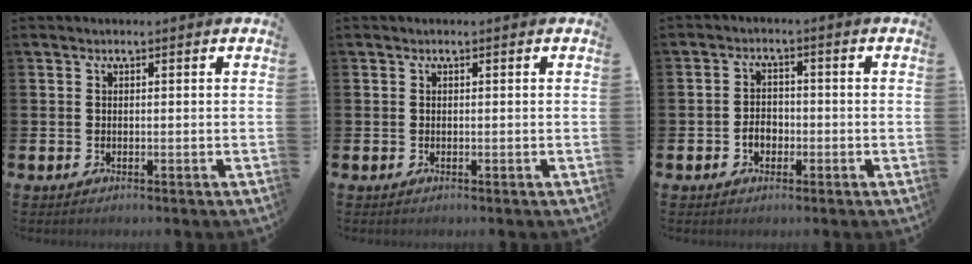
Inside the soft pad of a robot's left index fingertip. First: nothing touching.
{"total": 0.0}
{"total": 2.6, "force": [-1.0, 2.0, 1.4], "torque": [-0.016, -0.003, -0.024]}